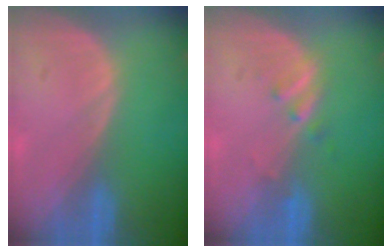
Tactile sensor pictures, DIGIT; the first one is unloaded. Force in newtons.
{"total": 1.9, "press": 1.9, "slide": 0.3}